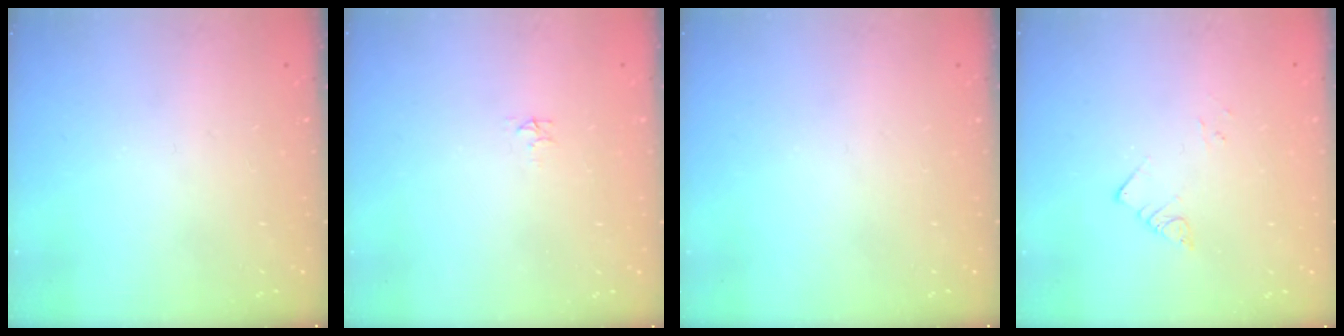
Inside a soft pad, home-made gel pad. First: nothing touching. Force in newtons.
{"total": 3.7, "press": 3.7, "slide": 0.4}
{"total": 0.0}
{"total": 3.6, "press": 3.6, "slide": 0.4}